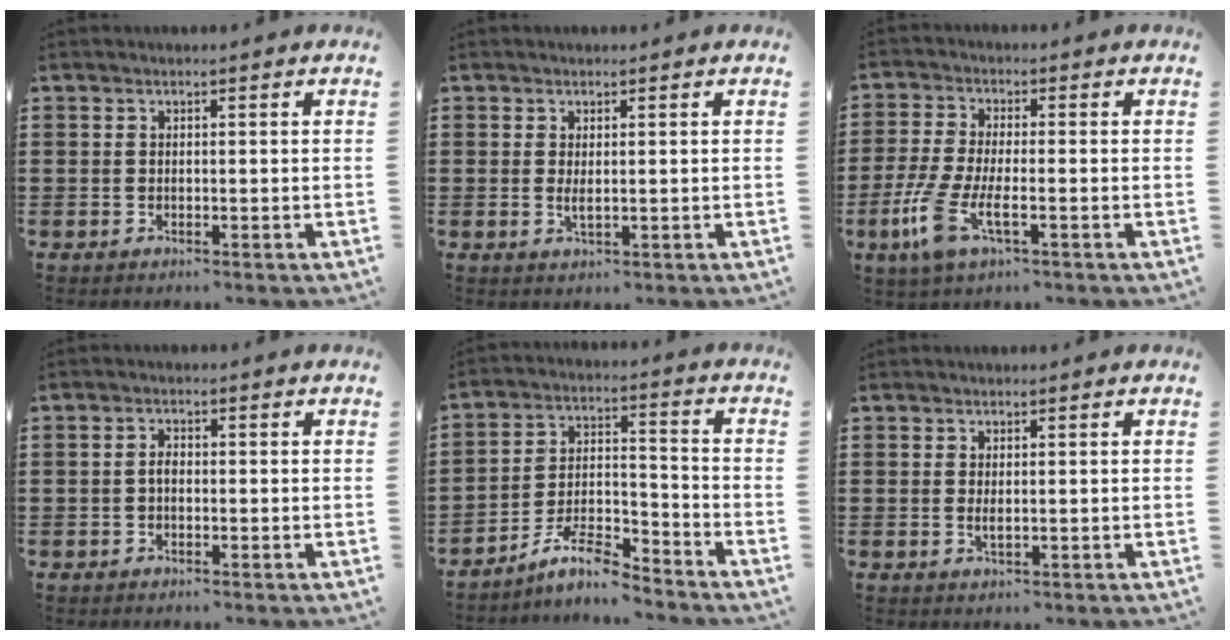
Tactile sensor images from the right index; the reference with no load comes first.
{"total": 1.5, "force": [0.2, 0.3, 1.5], "torque": [-0.029, -0.002, 0.004]}
{"total": 6.9, "force": [-2.8, 2.1, 6.0], "torque": [-0.149, -0.021, -0.055]}
{"total": 1.6, "force": [-0.3, 0.9, 1.3], "torque": [-0.034, -0.001, -0.009]}
{"total": 8.5, "force": [-7.4, 1.7, 3.9], "torque": [-0.076, 0.015, -0.141]}
{"total": 1.3, "force": [0.1, 0.3, 1.2], "torque": [-0.024, 0.000, 0.002]}